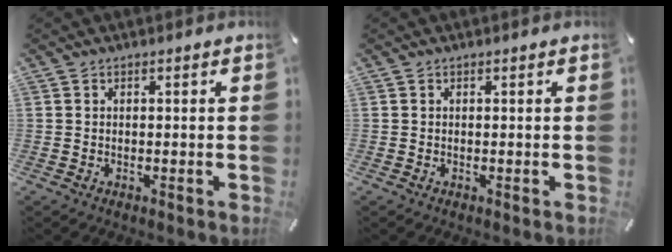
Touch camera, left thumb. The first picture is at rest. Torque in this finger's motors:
{"motor_torque": [-0.13, -0.03, -0.01, 0.01, -0.06]}